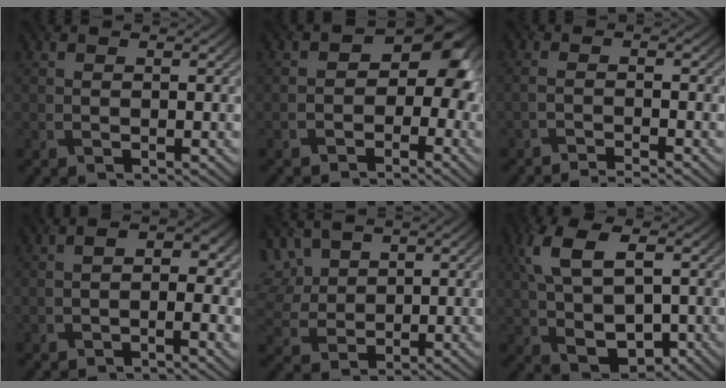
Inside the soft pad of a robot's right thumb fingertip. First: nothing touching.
{"total": 5.8, "force": [-1.5, 4.0, 3.9], "torque": [-0.031, 0.004, -0.034]}
{"total": 2.6, "force": [-2.1, 0.4, 1.5], "torque": [-0.007, 0.002, -0.053]}
{"total": 3.9, "force": [-1.2, 1.5, 3.4], "torque": [-0.050, 0.000, -0.020]}
{"total": 5.4, "force": [3.0, 3.8, 2.3], "torque": [-0.081, 0.008, 0.057]}
{"total": 10.2, "force": [0.9, 6.0, 8.2], "torque": [-0.185, -0.004, 0.020]}